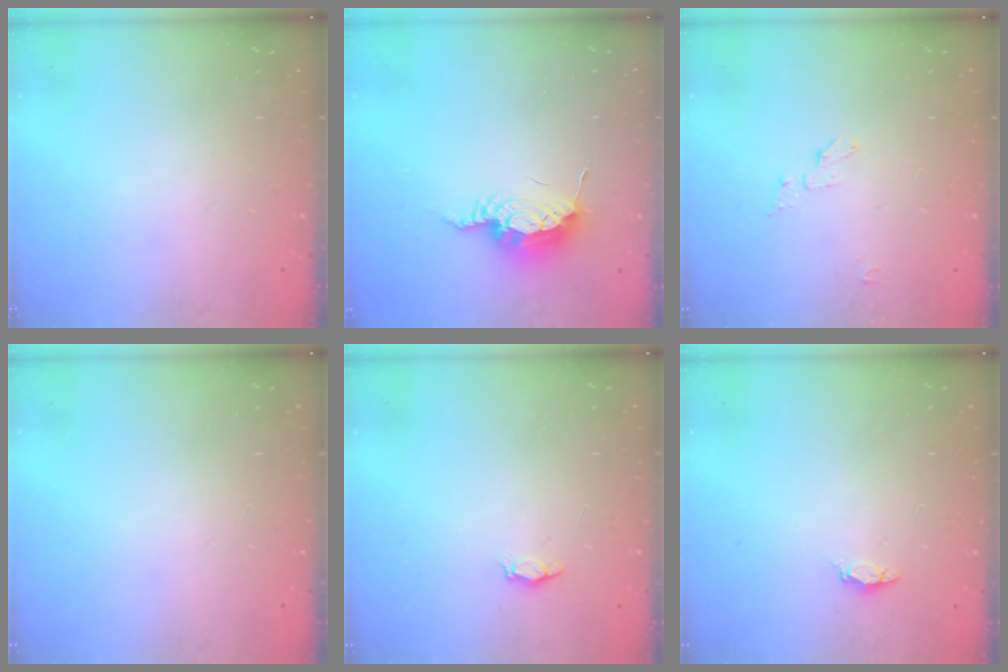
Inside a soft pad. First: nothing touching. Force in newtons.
{"total": 9.9, "press": 9.9, "slide": 1.0}
{"total": 3.9, "press": 3.9, "slide": 0.3}
{"total": 0.0}
{"total": 2.2, "press": 2.2, "slide": 0.3}
{"total": 1.2, "press": 1.1, "slide": 0.4}